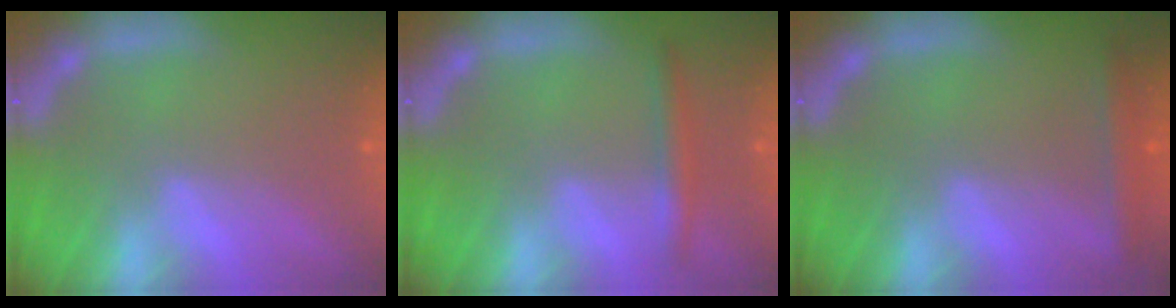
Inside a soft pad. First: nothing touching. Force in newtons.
{"total": 2.4}
{"total": 2.4}